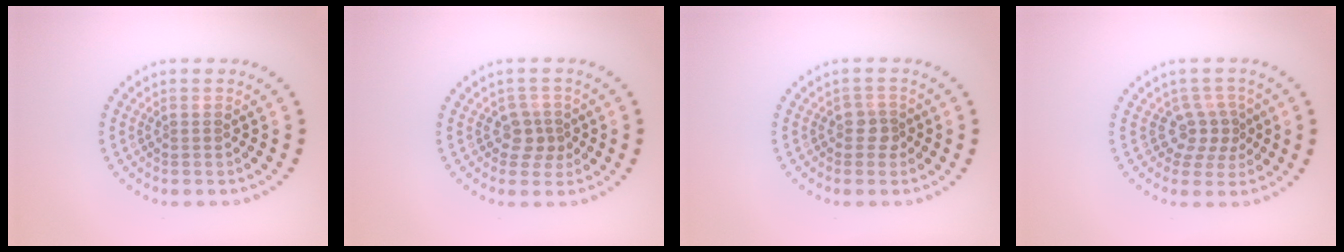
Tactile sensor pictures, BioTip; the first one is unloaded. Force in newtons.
{"total": 2.0, "press": 1.7, "slide": 1.1}
{"total": 1.4, "press": 1.2, "slide": 0.8}
{"total": 2.5, "press": 1.8, "slide": 1.8}